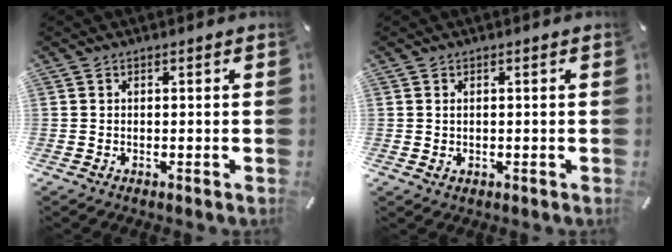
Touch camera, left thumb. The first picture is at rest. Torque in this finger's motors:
{"motor_torque": [-0.11, -0.30, 0.09, -0.23, 0.06]}